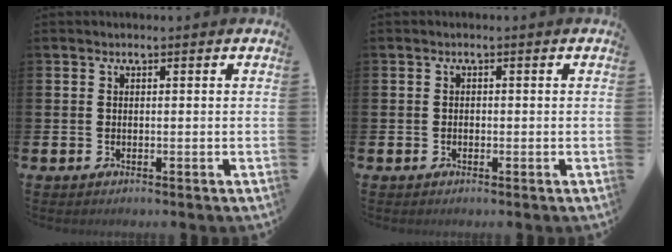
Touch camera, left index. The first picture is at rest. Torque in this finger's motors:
{"motor_torque": [-0.15, -0.05, -0.05, -0.01]}